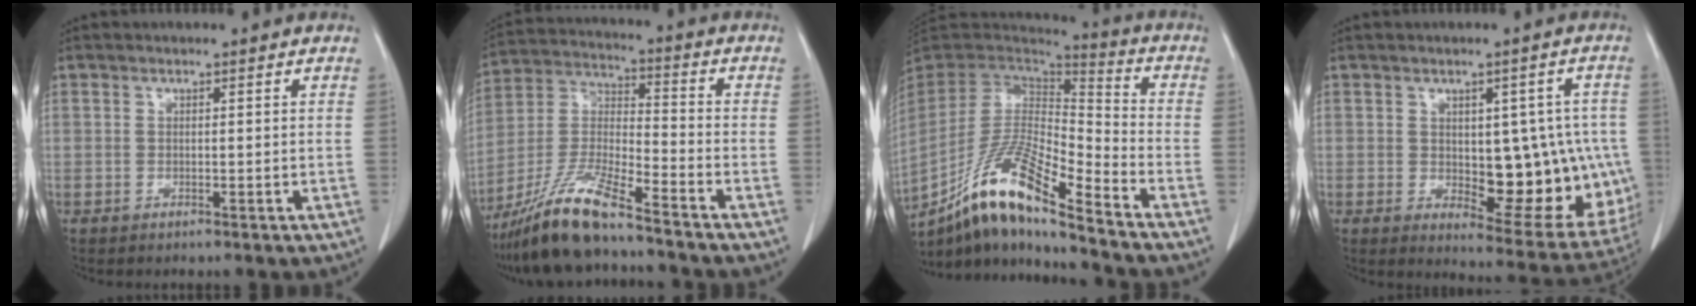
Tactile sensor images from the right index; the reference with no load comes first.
{"total": 13.7, "force": [-10.8, 1.2, 8.5], "torque": [-0.179, -0.017, -0.201]}
{"total": 17.6, "force": [-12.4, 1.5, 12.4], "torque": [-0.243, -0.010, -0.226]}
{"total": 15.0, "force": [-0.8, 6.8, 13.3], "torque": [-0.141, 0.008, 0.012]}